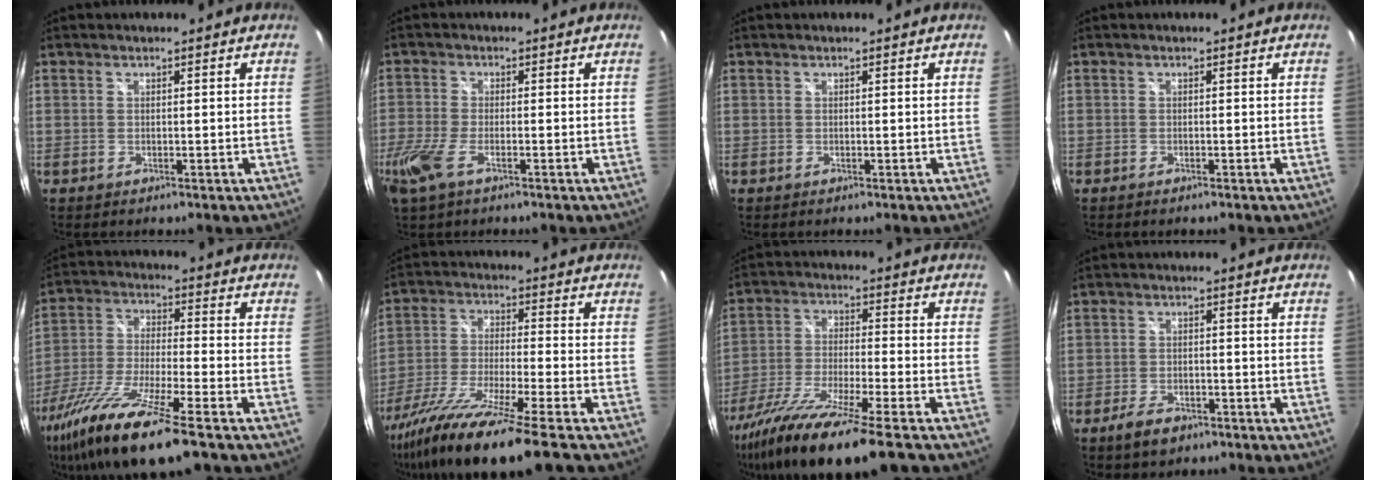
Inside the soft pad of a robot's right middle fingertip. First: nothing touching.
{"total": 7.5, "force": [-4.1, 2.9, 5.7], "torque": [-0.143, -0.020, -0.078]}
{"total": 0.0}
{"total": 0.5, "force": [-0.5, 0.1, 0.2], "torque": [-0.004, -0.002, -0.010]}
{"total": 18.9, "force": [-12.7, 1.9, 13.9], "torque": [-0.283, -0.055, -0.232]}
{"total": 18.6, "force": [-14.4, -0.6, 11.8], "torque": [-0.234, -0.058, -0.256]}
{"total": 19.4, "force": [-14.6, 1.0, 12.7], "torque": [-0.252, -0.059, -0.262]}
{"total": 5.1, "force": [-3.5, 2.5, 2.7], "torque": [-0.069, -0.005, -0.059]}